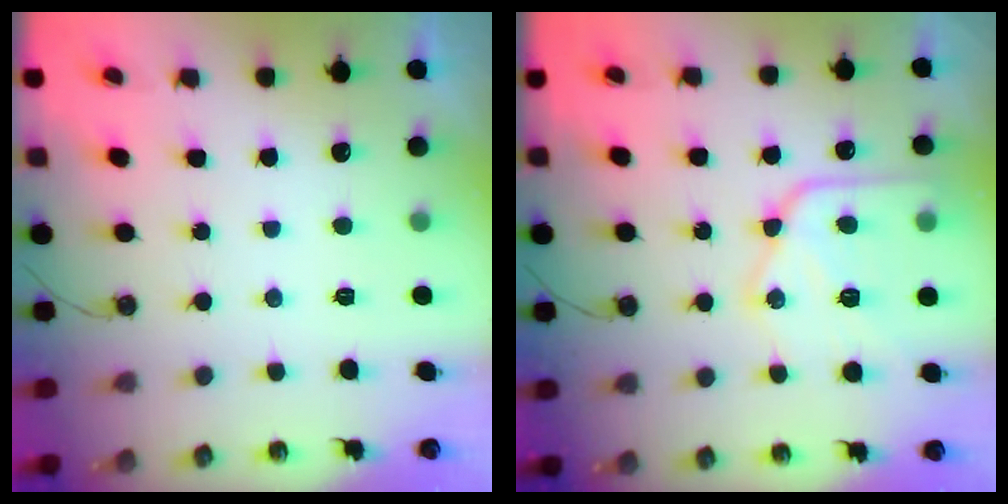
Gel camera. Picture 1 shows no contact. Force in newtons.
{"total": 16.4, "press": 16.3, "slide": 1.6}